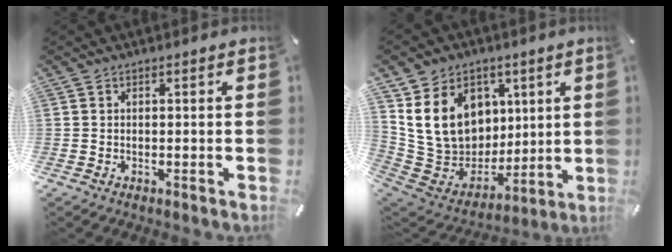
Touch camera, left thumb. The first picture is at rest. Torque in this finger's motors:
{"motor_torque": [3.00, 2.01, 1.91, -0.86, 0.22]}